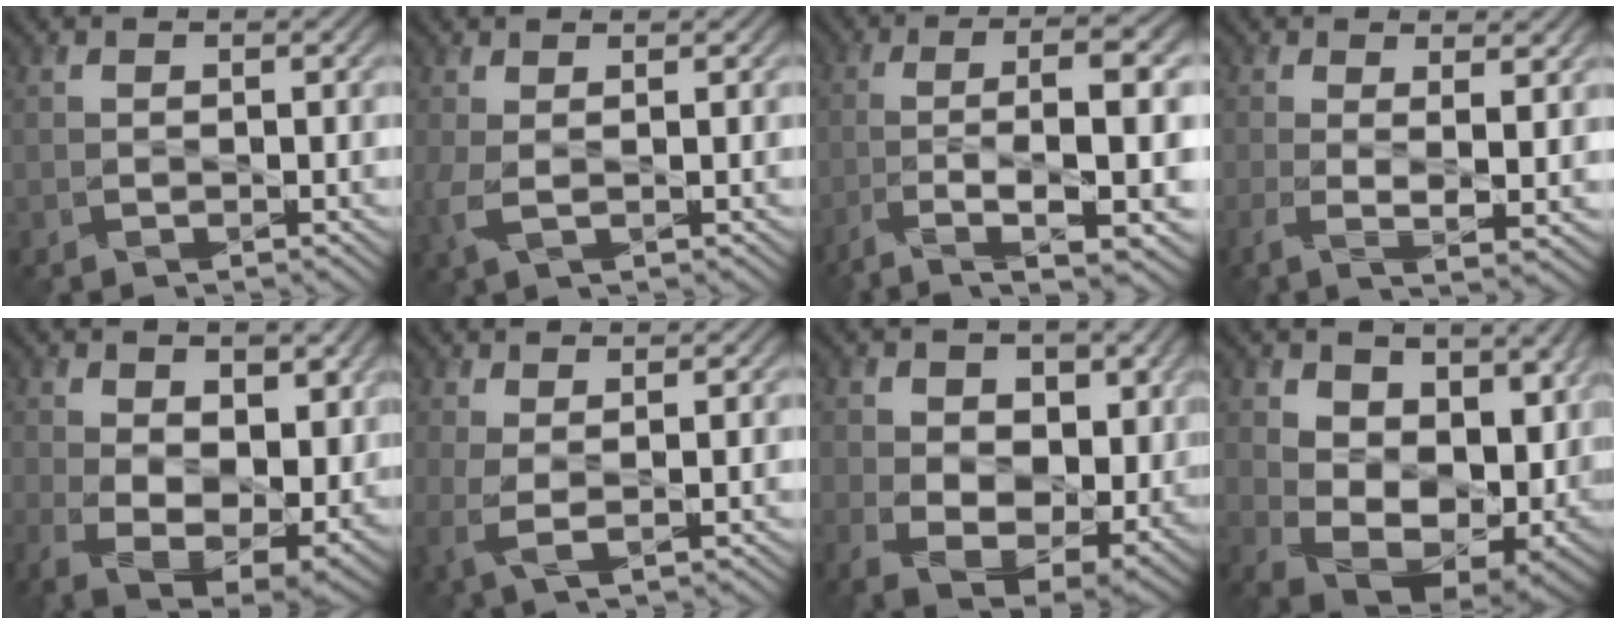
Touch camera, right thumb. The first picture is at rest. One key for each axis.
{"total": 2.2, "fx": 0.3, "fy": 0.7, "fz": 2.0, "tx": -0.061, "ty": 0.000, "tz": 0.002}
{"total": 11.3, "fx": -3.3, "fy": 2.5, "fz": 10.5, "tx": -0.180, "ty": 0.010, "tz": -0.055}
{"total": 5.5, "fx": 0.3, "fy": 1.4, "fz": 5.3, "tx": -0.103, "ty": -0.005, "tz": 0.006}
{"total": 12.1, "fx": 1.2, "fy": 7.5, "fz": 9.4, "tx": -0.182, "ty": -0.036, "tz": 0.038}
{"total": 2.9, "fx": 1.0, "fy": 0.7, "fz": 2.6, "tx": -0.065, "ty": -0.001, "tz": 0.015}
{"total": 10.9, "fx": 1.4, "fy": 7.7, "fz": 7.6, "tx": -0.141, "ty": -0.020, "tz": 0.027}
{"total": 14.0, "fx": 3.6, "fy": 8.9, "fz": 10.2, "tx": -0.191, "ty": -0.015, "tz": 0.078}